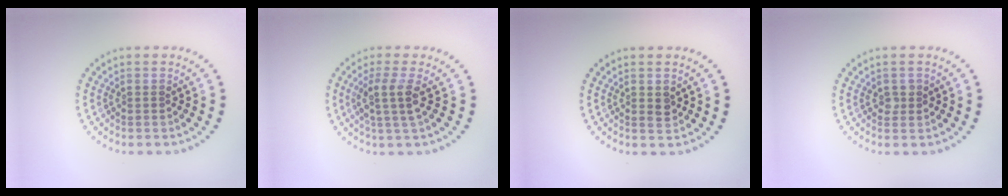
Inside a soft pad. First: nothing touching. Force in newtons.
{"total": 2.7, "press": 2.1, "slide": 1.6}
{"total": 1.1, "press": 1.1, "slide": 0.0}
{"total": 0.9, "press": 0.9, "slide": 0.2}